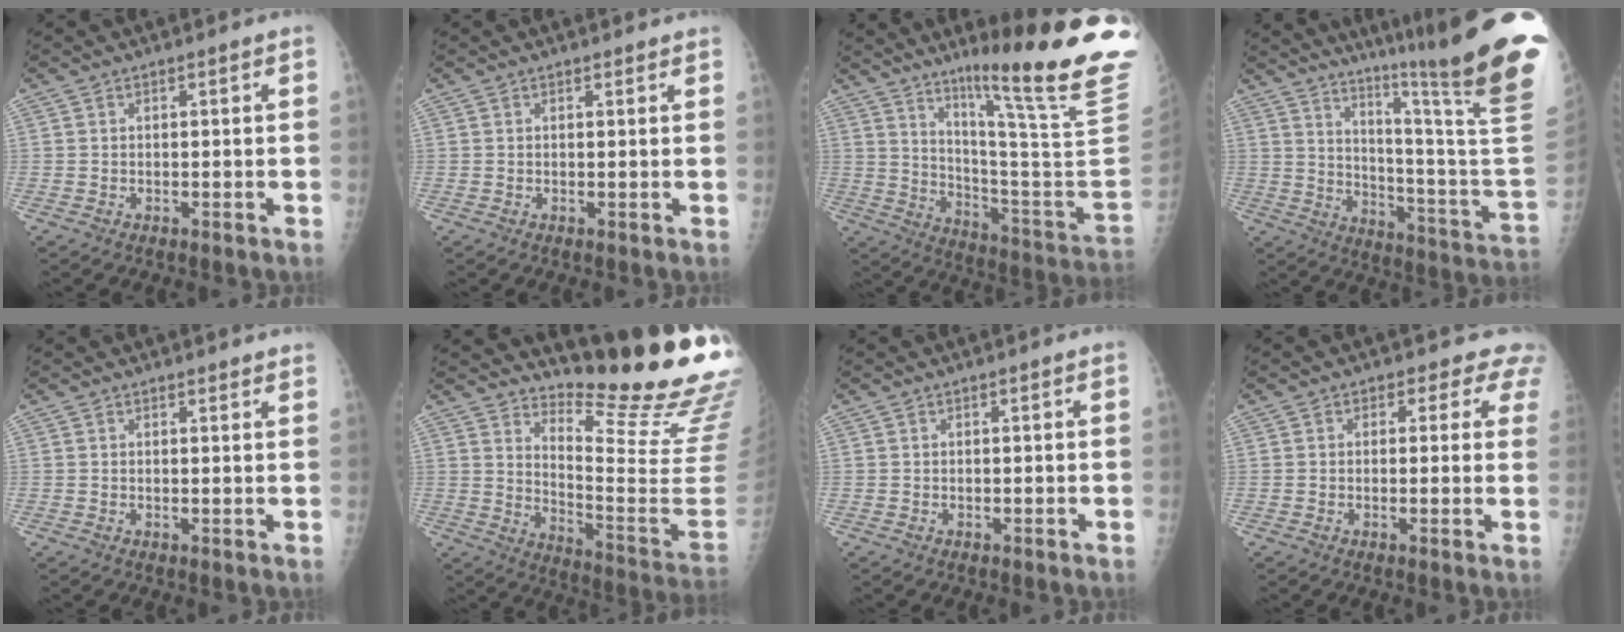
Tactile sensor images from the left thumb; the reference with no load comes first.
{"total": 0.9, "force": [0.9, 0.3, 0.2], "torque": [-0.002, -0.002, 0.012]}
{"total": 28.2, "force": [17.9, 1.1, 21.7], "torque": [-0.271, -0.121, 0.269]}
{"total": 30.0, "force": [21.4, -0.4, 21.0], "torque": [-0.272, -0.161, 0.301]}
{"total": 2.3, "force": [2.2, 0.4, 0.6], "torque": [-0.002, -0.008, 0.021]}
{"total": 22.5, "force": [18.6, 2.6, 12.5], "torque": [-0.160, -0.190, 0.250]}
{"total": 0.0}
{"total": 4.6, "force": [3.4, 3.0, 0.9], "torque": [0.028, -0.011, 0.017]}